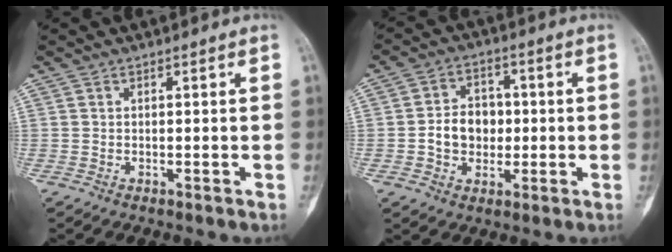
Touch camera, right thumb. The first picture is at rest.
{"total": 7.8, "force": [-0.6, 6.3, 4.6], "torque": [-0.041, 0.018, -0.014]}